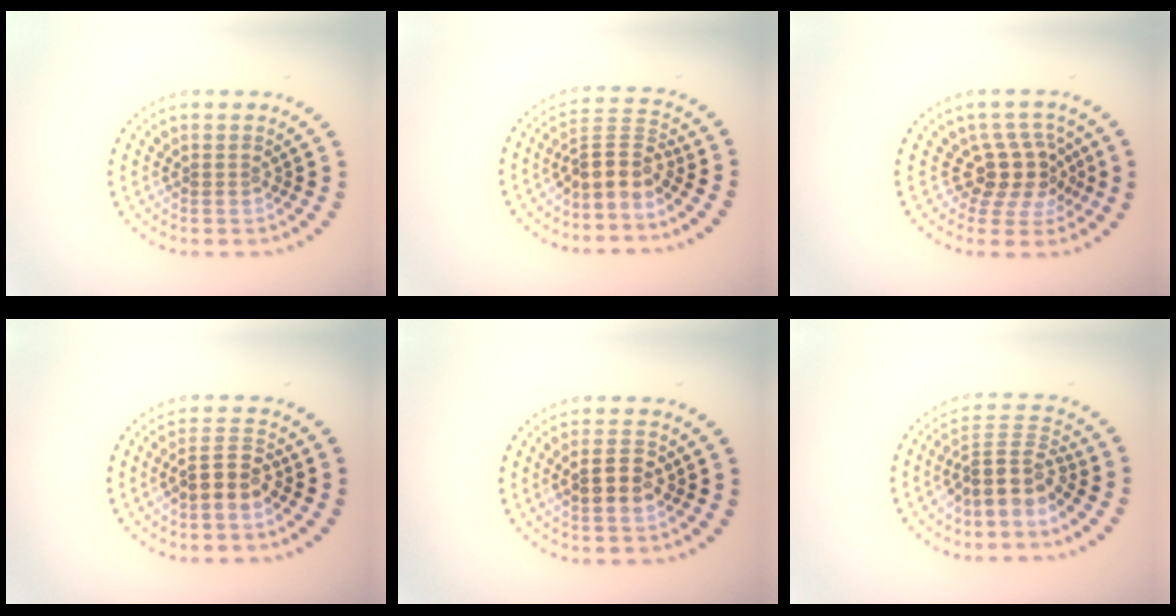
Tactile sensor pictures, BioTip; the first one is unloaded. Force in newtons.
{"total": 3.2, "press": 2.5, "slide": 2.0}
{"total": 3.7, "press": 2.8, "slide": 2.4}
{"total": 2.8, "press": 2.6, "slide": 1.0}
{"total": 2.9, "press": 2.8, "slide": 0.4}
{"total": 4.1, "press": 3.3, "slide": 2.5}